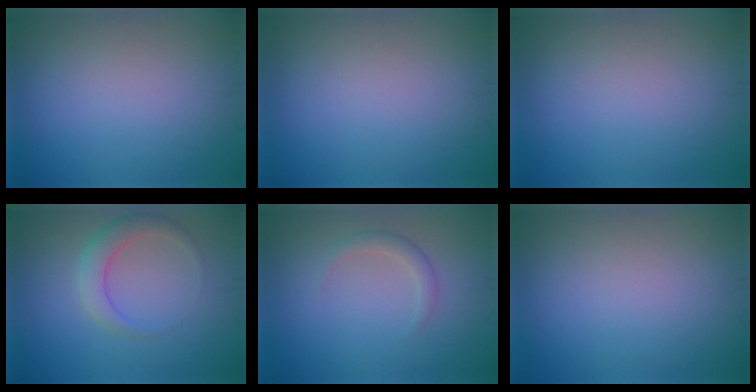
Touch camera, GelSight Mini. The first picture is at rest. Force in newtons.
{"total": 0.0}
{"total": 0.0}
{"total": 2.9, "press": 2.9, "slide": 0.1}
{"total": 1.6, "press": 1.6, "slide": 0.1}
{"total": 0.0}